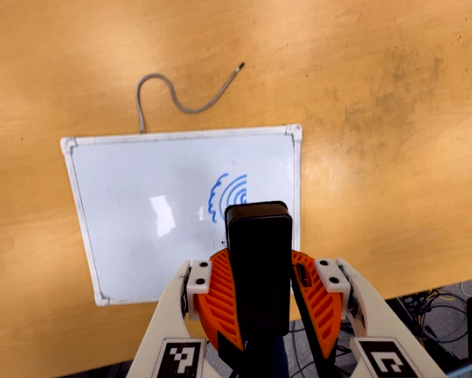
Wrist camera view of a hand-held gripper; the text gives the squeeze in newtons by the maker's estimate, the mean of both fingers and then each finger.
{"total": 7.7, "left": 8.7, "right": 6.6}